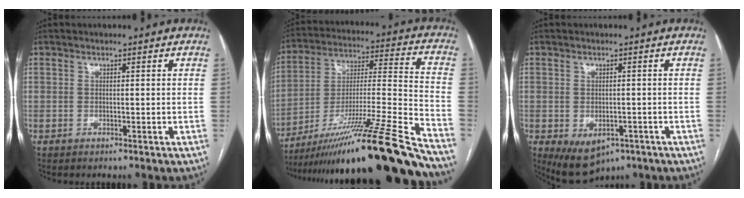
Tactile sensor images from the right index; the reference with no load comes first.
{"total": 27.7, "force": [-22.1, -1.4, 16.8], "torque": [-0.225, -0.028, -0.368]}
{"total": 7.0, "force": [-3.4, 4.4, 4.2], "torque": [-0.066, -0.005, -0.040]}